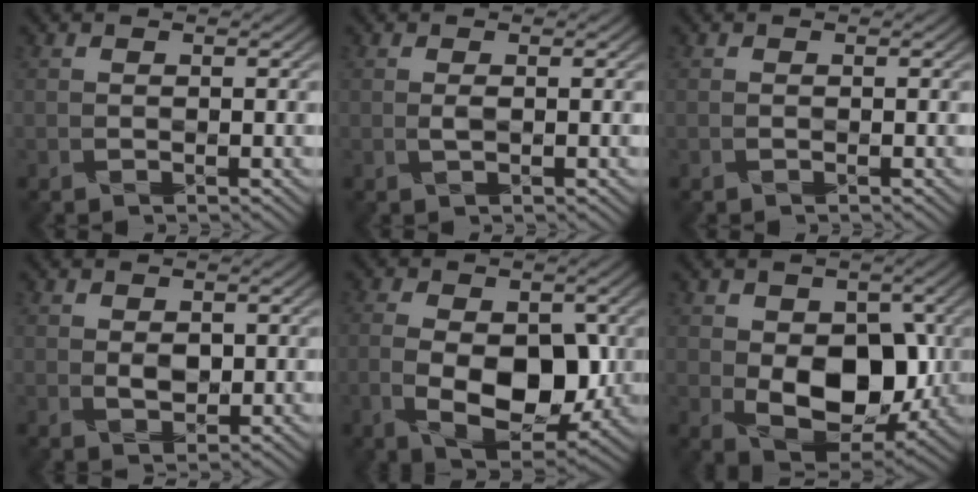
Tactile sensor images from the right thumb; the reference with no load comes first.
{"total": 0.6, "force": [0.2, 0.2, 0.5], "torque": [-0.014, 0.002, 0.003]}
{"total": 0.0}
{"total": 1.8, "force": [0.6, 1.3, 1.1], "torque": [-0.022, -0.005, 0.018]}
{"total": 10.0, "force": [-1.5, 5.9, 8.0], "torque": [-0.145, -0.021, -0.015]}
{"total": 10.5, "force": [-0.4, 7.1, 7.7], "torque": [-0.129, -0.021, 0.005]}